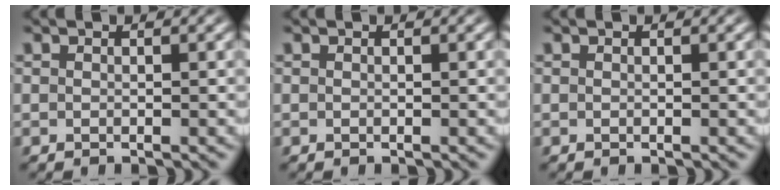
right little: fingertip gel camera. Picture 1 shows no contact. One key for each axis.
{"total": 0.0}
{"total": 0.0}